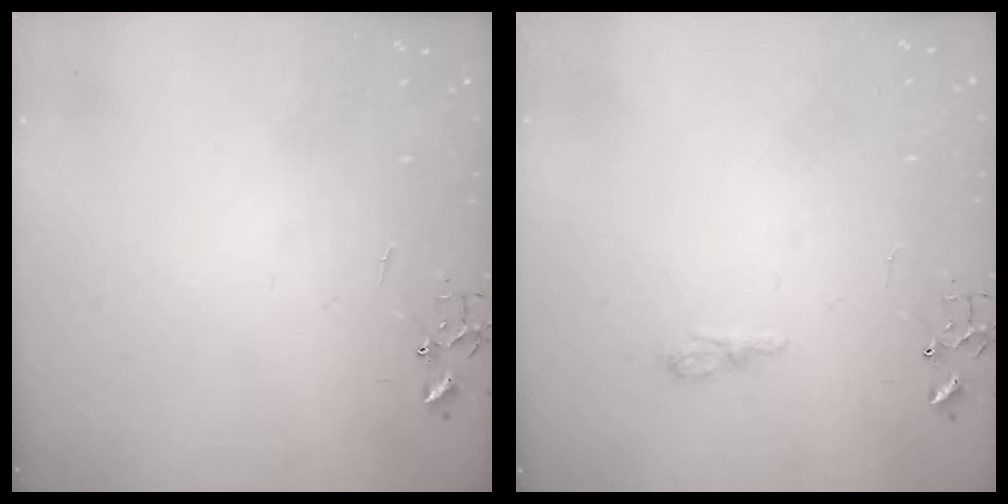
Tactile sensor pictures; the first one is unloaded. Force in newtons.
{"total": 5.9, "press": 5.8, "slide": 0.7}